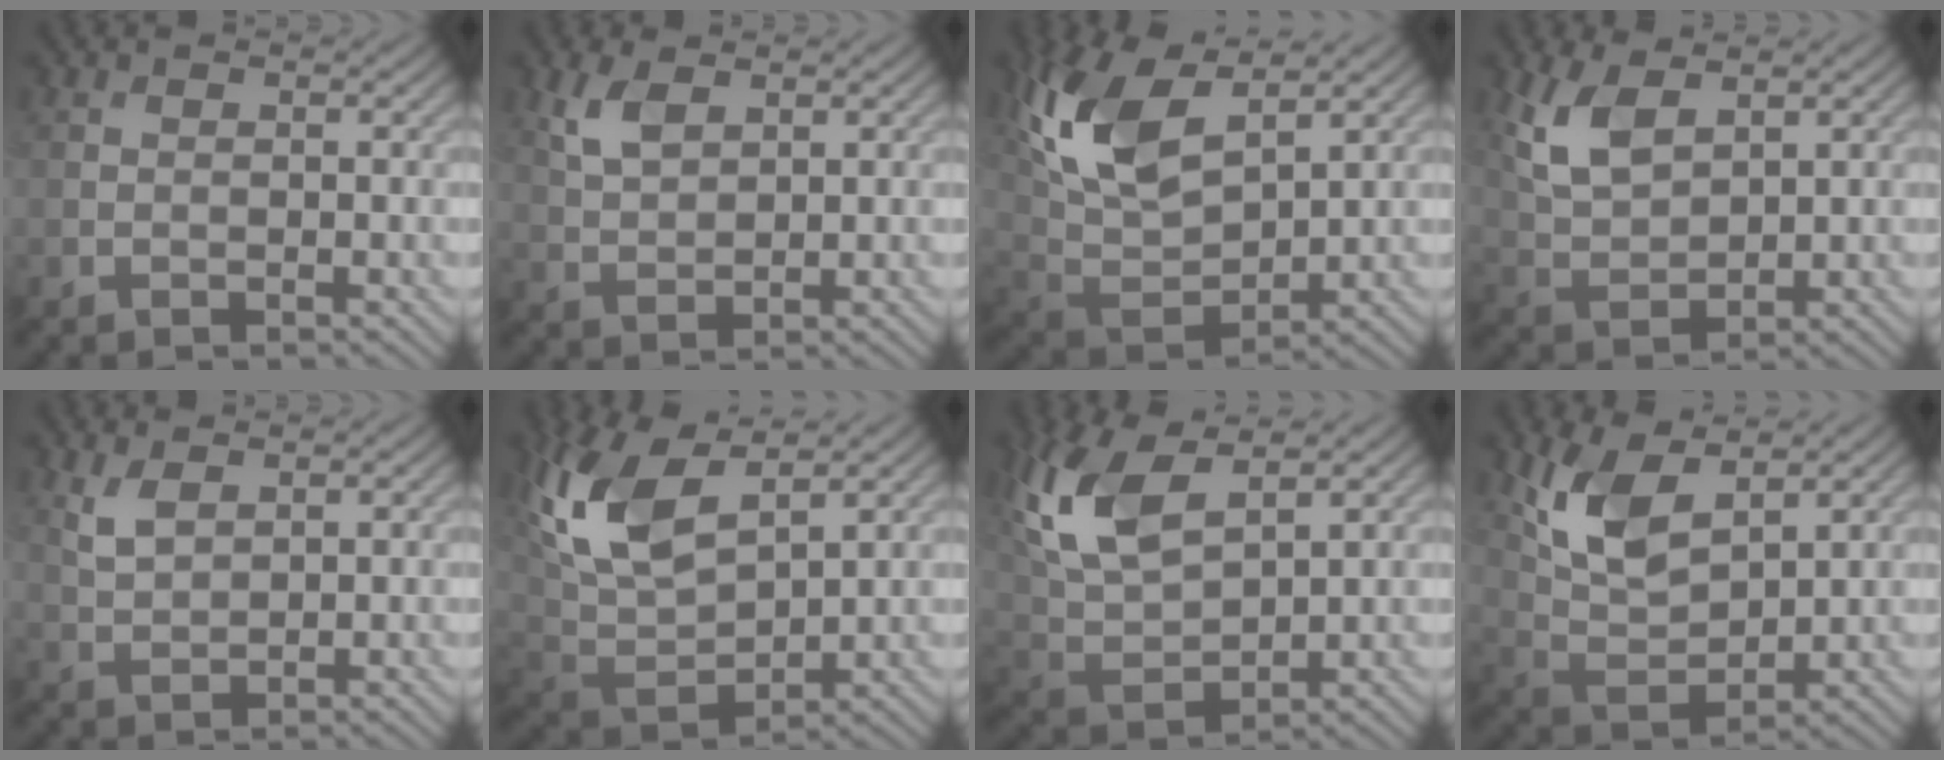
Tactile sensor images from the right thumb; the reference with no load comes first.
{"total": 4.0, "force": [2.2, 1.9, 2.7], "torque": [-0.068, 0.001, 0.047]}
{"total": 14.0, "force": [6.6, 6.5, 10.5], "torque": [-0.254, 0.013, 0.127]}
{"total": 6.9, "force": [3.3, 3.5, 4.9], "torque": [-0.121, 0.000, 0.069]}
{"total": 3.0, "force": [1.7, 1.4, 2.0], "torque": [-0.056, -0.002, 0.039]}
{"total": 13.8, "force": [6.3, 6.4, 10.5], "torque": [-0.258, 0.013, 0.121]}
{"total": 12.2, "force": [5.8, 5.6, 9.1], "torque": [-0.232, 0.013, 0.114]}
{"total": 8.8, "force": [4.7, 4.2, 6.2], "torque": [-0.143, -0.004, 0.097]}